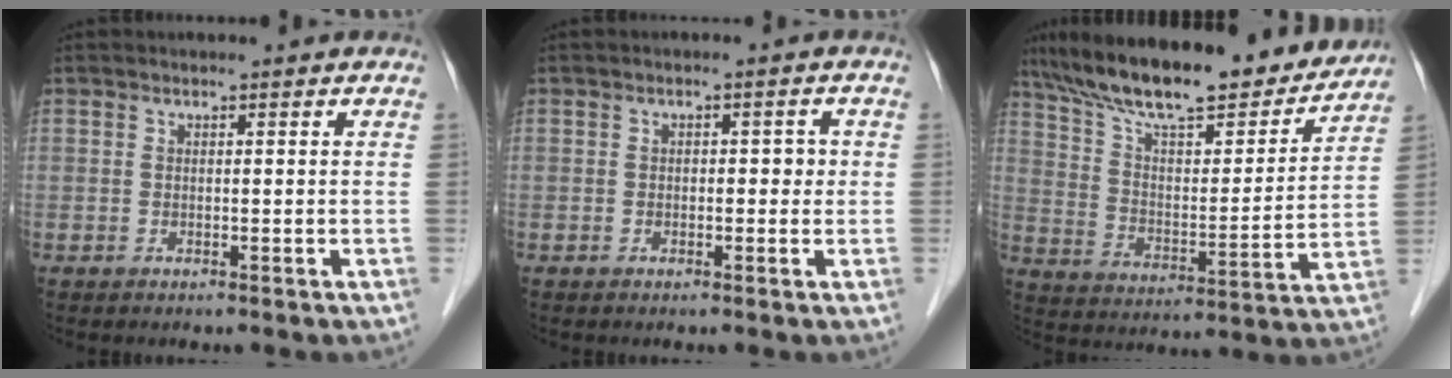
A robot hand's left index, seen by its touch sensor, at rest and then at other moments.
{"total": 2.1, "force": [-0.1, 1.2, 1.7], "torque": [-0.015, 0.011, -0.003]}
{"total": 23.8, "force": [20.2, 4.8, 11.6], "torque": [-0.192, 0.003, 0.307]}